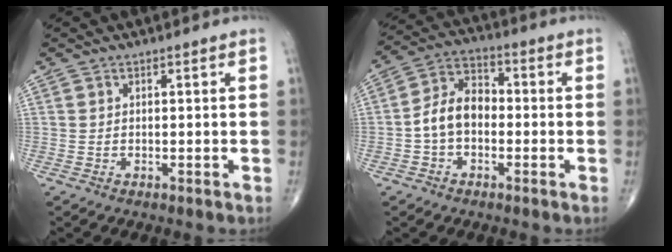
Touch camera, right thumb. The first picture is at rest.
{"total": 8.5, "force": [-1.4, 5.8, 6.1], "torque": [-0.099, 0.033, -0.039]}